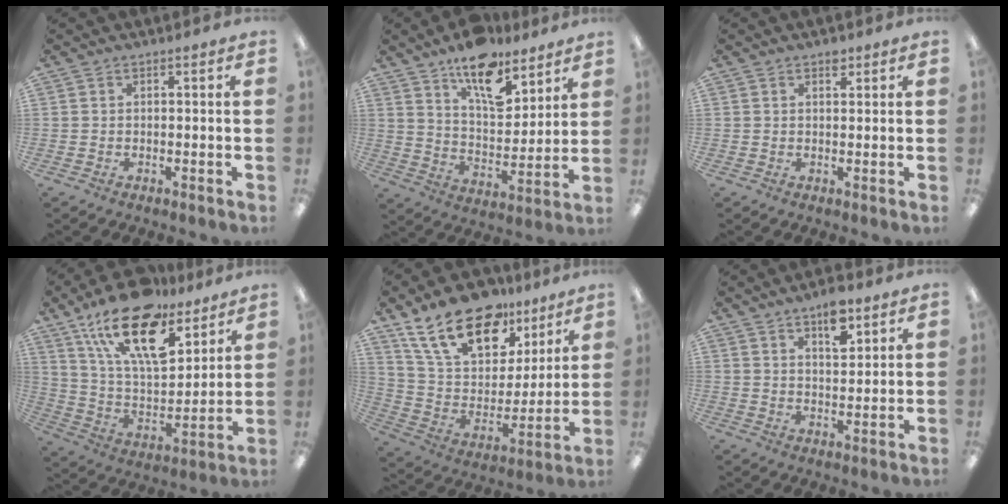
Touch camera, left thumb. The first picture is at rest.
{"total": 14.3, "force": [10.6, 6.3, 7.3], "torque": [-0.109, -0.065, 0.186]}
{"total": 2.2, "force": [1.5, 1.1, 1.1], "torque": [-0.007, -0.004, 0.024]}
{"total": 21.7, "force": [14.8, 9.1, 13.1], "torque": [-0.227, -0.084, 0.261]}
{"total": 21.9, "force": [14.9, 11.4, 11.5], "torque": [-0.210, -0.079, 0.270]}
{"total": 7.7, "force": [5.2, 3.3, 4.7], "torque": [-0.063, -0.024, 0.085]}